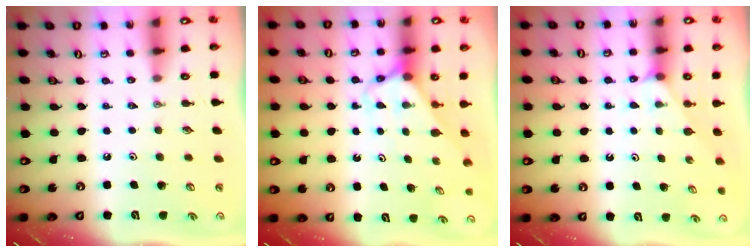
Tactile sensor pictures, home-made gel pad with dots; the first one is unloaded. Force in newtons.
{"total": 2.9, "press": 2.9, "slide": 0.2}
{"total": 2.6, "press": 2.6, "slide": 0.3}